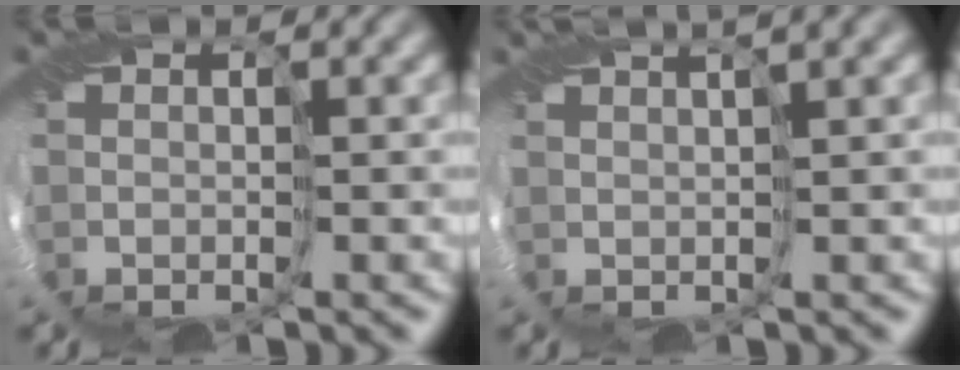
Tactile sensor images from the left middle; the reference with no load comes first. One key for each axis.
{"total": 2.9, "fx": 2.0, "fy": 0.2, "fz": 2.1, "tx": -0.038, "ty": 0.009, "tz": 0.029}